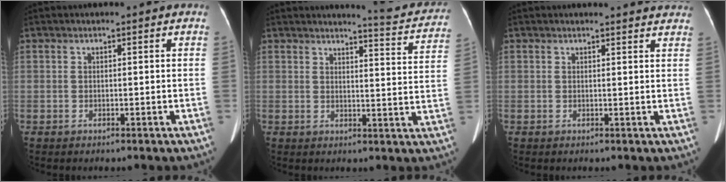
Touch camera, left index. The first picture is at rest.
{"total": 9.2, "force": [9.1, 0.3, 1.6], "torque": [-0.016, -0.038, 0.091]}
{"total": 7.7, "force": [7.4, 0.8, 1.7], "torque": [-0.007, 0.001, 0.061]}